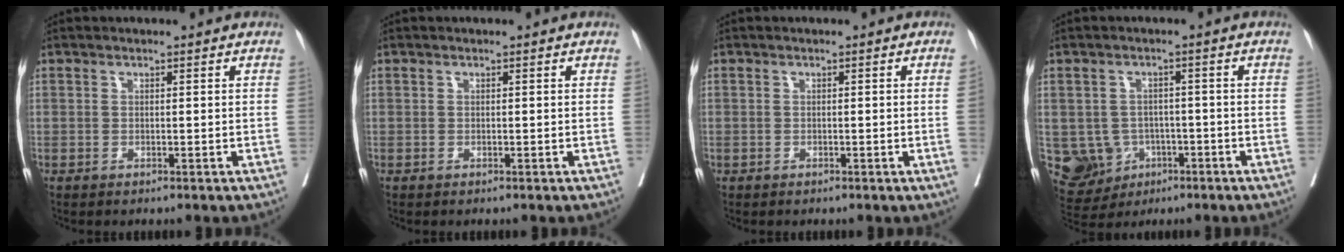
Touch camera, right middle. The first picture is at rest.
{"total": 0.0}
{"total": 0.7, "force": [-0.1, -0.1, 0.6], "torque": [-0.007, 0.001, -0.002]}
{"total": 9.6, "force": [-2.8, 8.8, 2.7], "torque": [-0.070, 0.014, -0.030]}